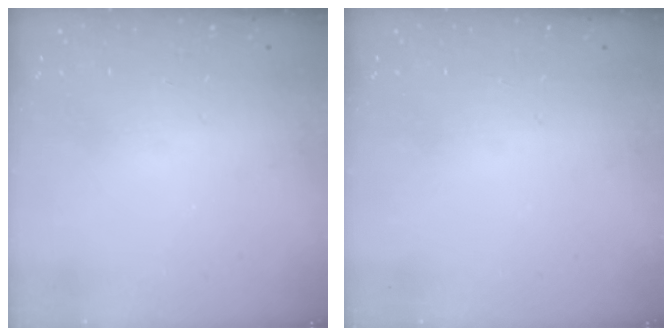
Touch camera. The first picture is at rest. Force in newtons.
{"total": 0.0}